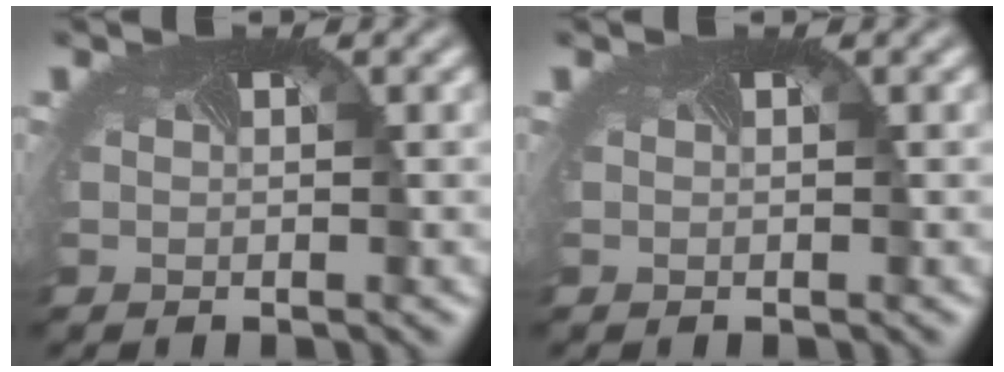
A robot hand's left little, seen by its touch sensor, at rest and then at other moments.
{"total": 0.0}